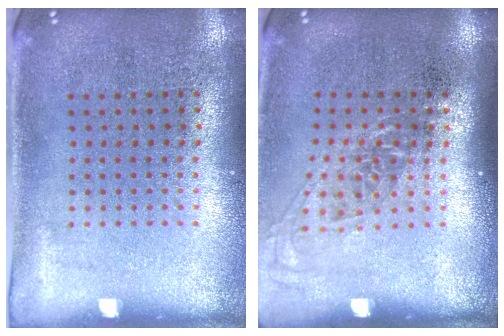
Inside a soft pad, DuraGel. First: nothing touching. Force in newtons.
{"total": 1.3, "press": 1.0, "slide": 0.8}